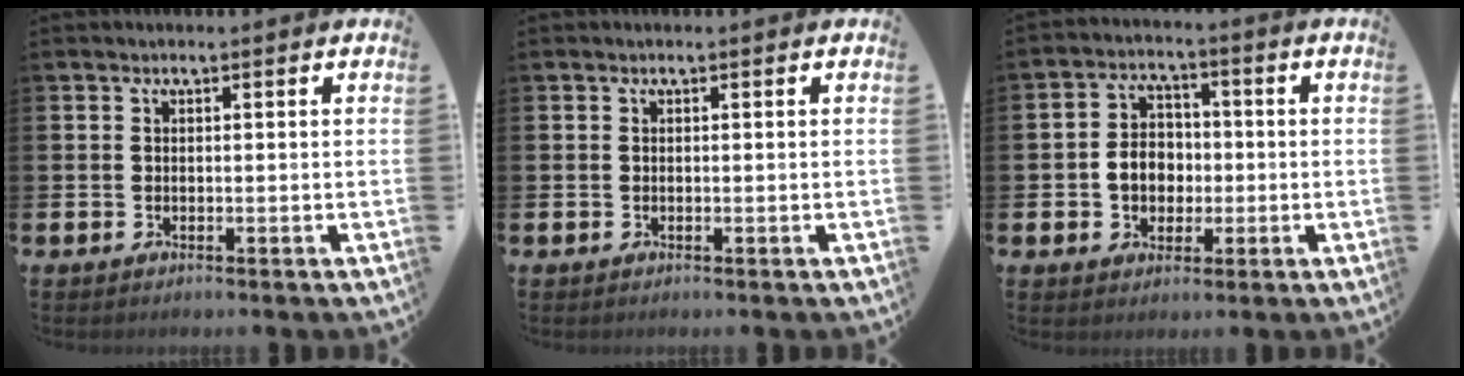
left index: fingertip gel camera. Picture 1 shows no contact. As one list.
[{"total": 0.0}, {"total": 5.3, "force": [-0.6, 4.5, 2.8], "torque": [-0.042, 0.006, -0.019]}]